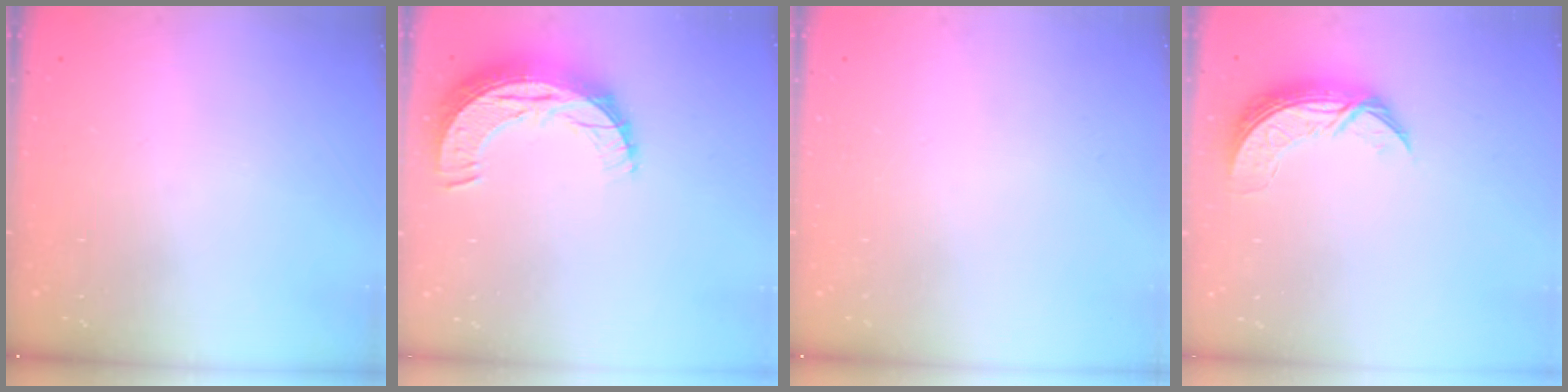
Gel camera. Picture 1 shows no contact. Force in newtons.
{"total": 10.9, "press": 10.9, "slide": 0.7}
{"total": 0.0}
{"total": 7.7, "press": 7.6, "slide": 0.7}